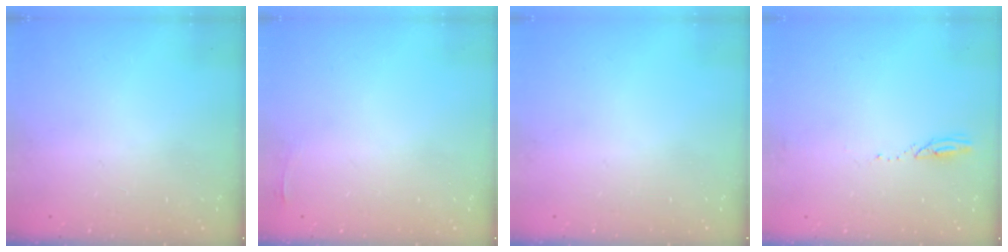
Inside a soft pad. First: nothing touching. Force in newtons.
{"total": 3.3, "press": 2.7, "slide": 1.8}
{"total": 0.0}
{"total": 2.4, "press": 2.4, "slide": 0.3}